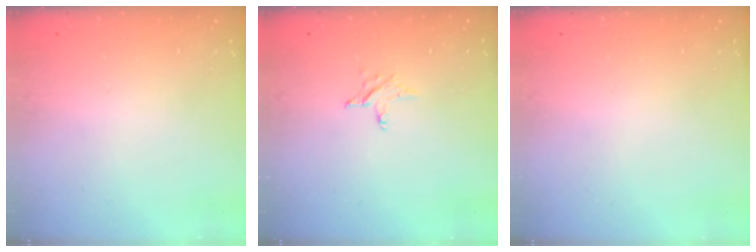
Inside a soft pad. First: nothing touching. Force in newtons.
{"total": 2.4, "press": 2.4, "slide": 0.1}
{"total": 0.0}